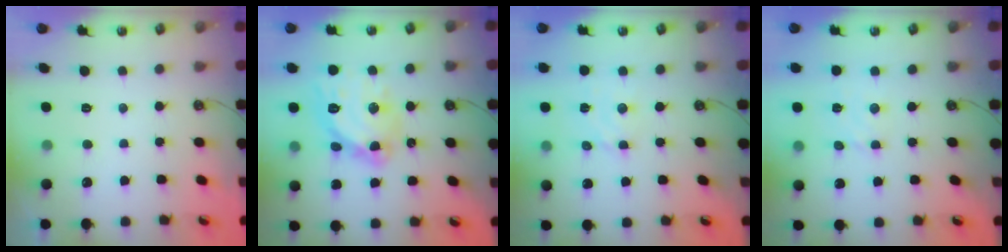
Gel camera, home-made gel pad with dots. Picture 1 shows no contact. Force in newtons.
{"total": 15.7, "press": 15.6, "slide": 1.4}
{"total": 3.1, "press": 3.1, "slide": 0.1}
{"total": 3.3, "press": 3.3, "slide": 0.4}